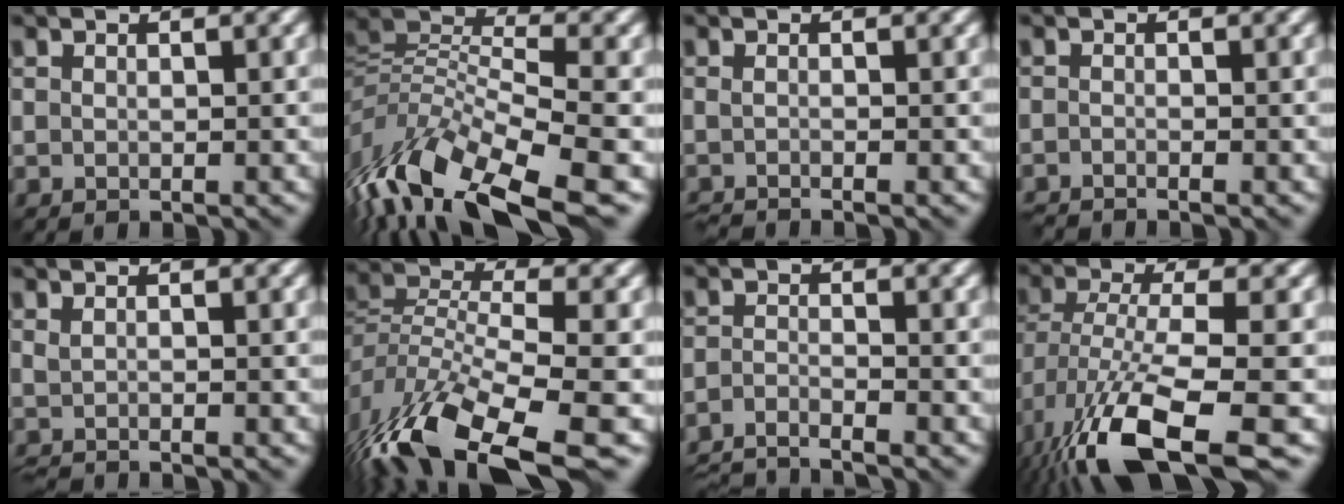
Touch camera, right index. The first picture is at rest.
{"total": 11.9, "force": [-5.4, 4.8, 9.5], "torque": [-0.203, 0.011, -0.102]}
{"total": 1.5, "force": [-1.3, 0.2, 0.8], "torque": [-0.014, -0.009, -0.033]}
{"total": 1.7, "force": [-1.6, 0.0, 0.6], "torque": [-0.020, -0.005, -0.039]}
{"total": 0.9, "force": [-0.8, 0.1, 0.4], "torque": [-0.007, -0.009, -0.026]}
{"total": 10.8, "force": [-5.9, 4.2, 8.0], "torque": [-0.159, -0.001, -0.114]}
{"total": 3.7, "force": [-3.5, 0.5, 1.2], "torque": [-0.029, -0.007, -0.075]}
{"total": 11.6, "force": [-5.4, 4.8, 9.2], "torque": [-0.193, -0.017, -0.089]}